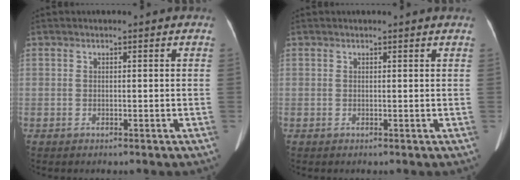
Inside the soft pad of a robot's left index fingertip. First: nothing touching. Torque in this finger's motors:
{"motor_torque": [-0.33, -0.85, -0.03, 0.02]}